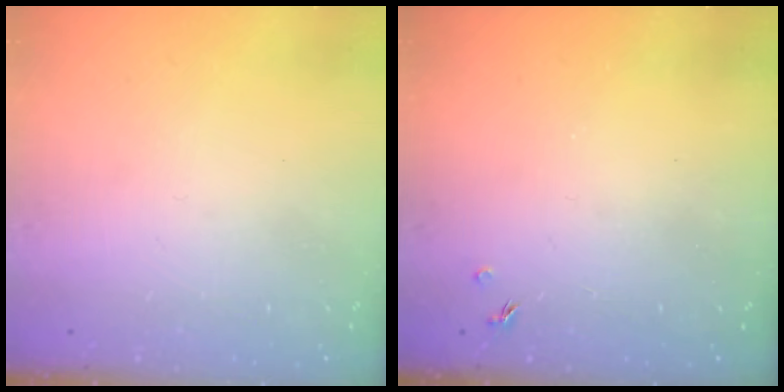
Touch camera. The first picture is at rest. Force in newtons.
{"total": 1.3, "press": 1.3, "slide": 0.3}